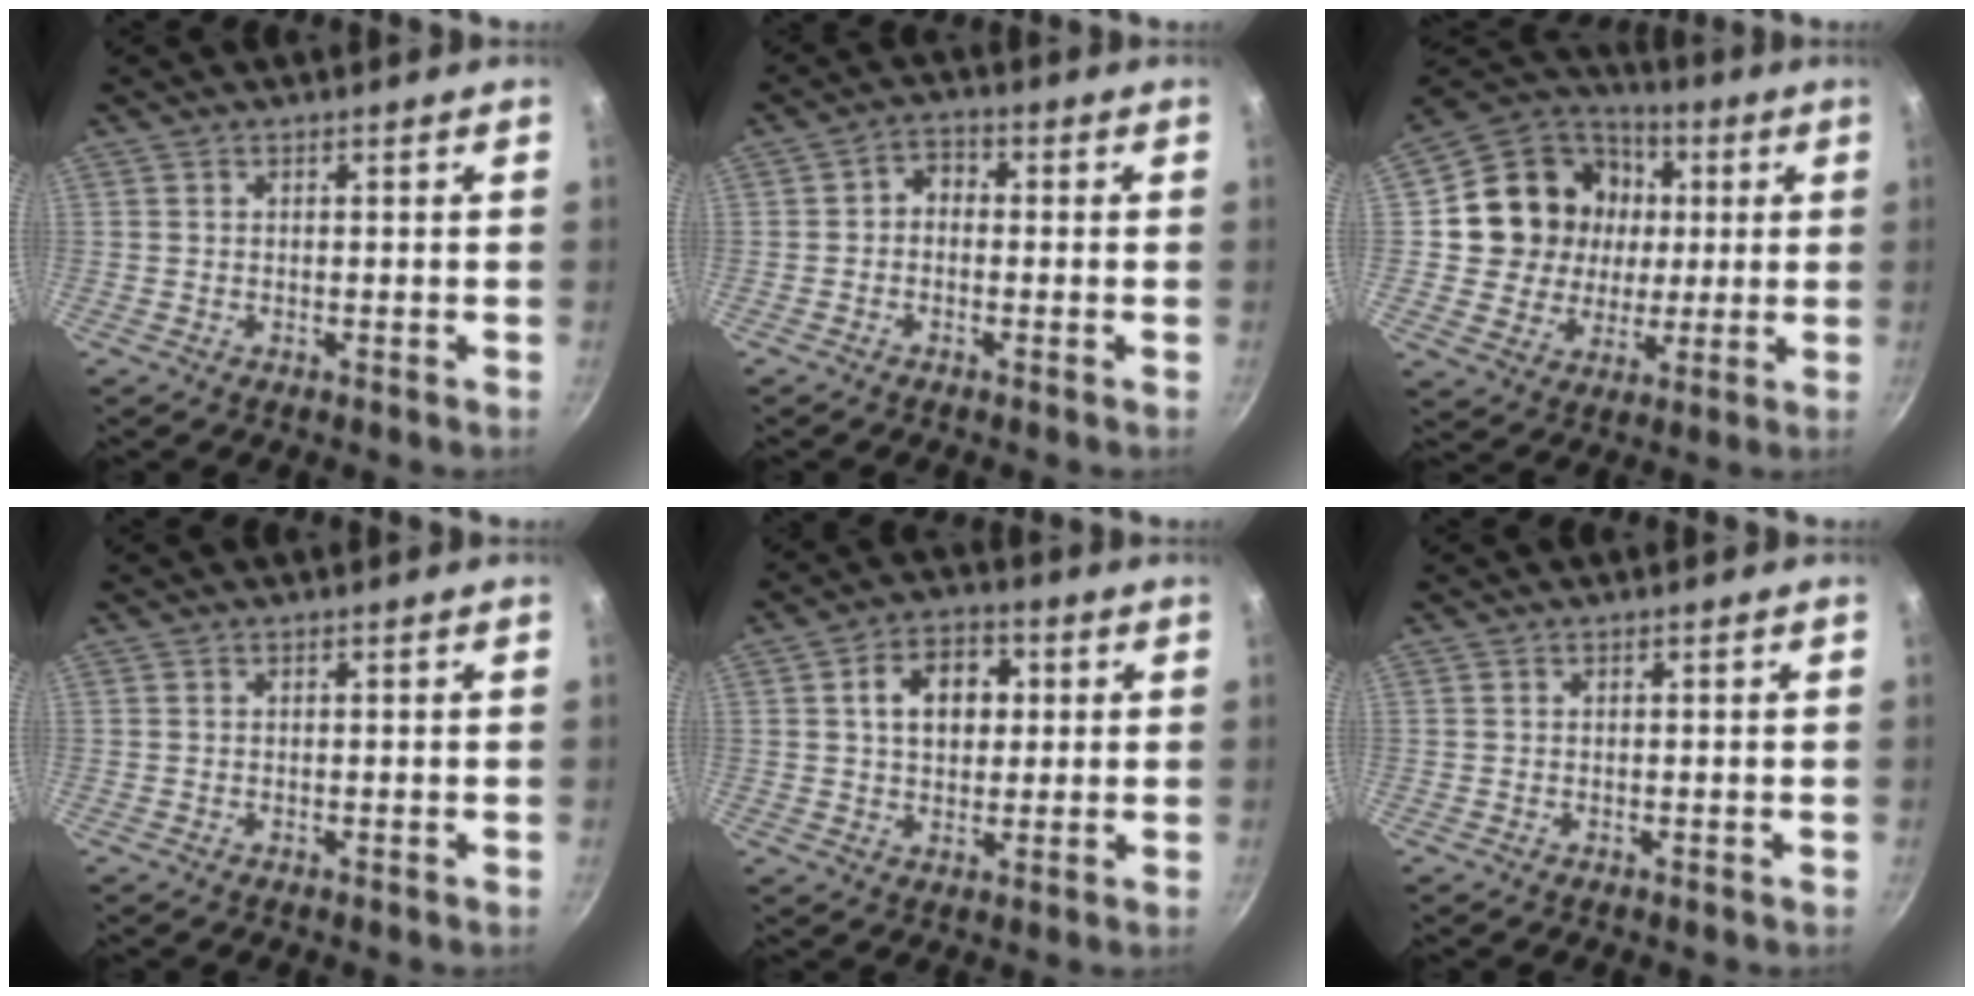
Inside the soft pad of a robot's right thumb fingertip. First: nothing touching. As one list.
[{"total": 3.4, "force": [-0.6, 2.6, 2.1], "torque": [-0.024, 0.015, -0.021]}, {"total": 18.2, "force": [2.9, 16.4, 7.3], "torque": [-0.110, 0.016, 0.050]}, {"total": 0.0}, {"total": 9.9, "force": [2.0, 7.1, 6.6], "torque": [-0.074, 0.010, 0.024]}, {"total": 0.0}]